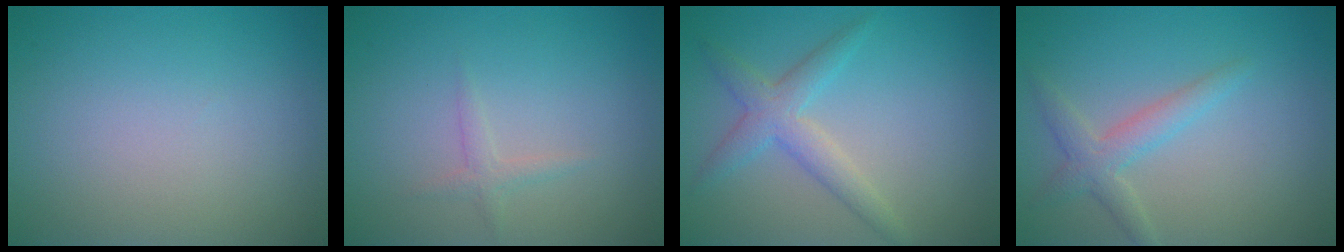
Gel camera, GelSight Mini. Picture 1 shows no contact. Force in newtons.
{"total": 1.1, "press": 1.1, "slide": 0.0}
{"total": 3.2, "press": 3.2, "slide": 0.0}
{"total": 2.6, "press": 2.6, "slide": 0.1}